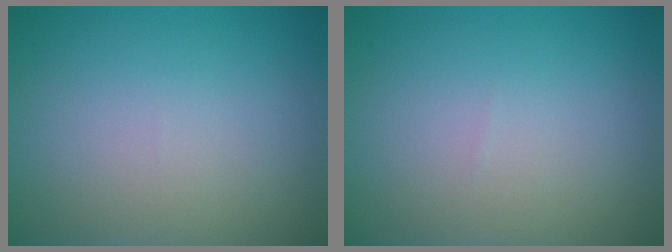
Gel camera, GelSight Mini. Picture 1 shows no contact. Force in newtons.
{"total": 0.0}